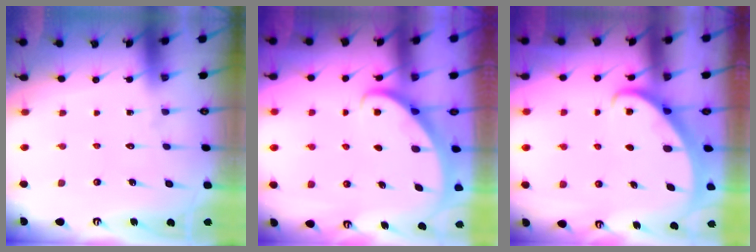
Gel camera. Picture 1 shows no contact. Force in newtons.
{"total": 2.9, "press": 2.9, "slide": 0.2}
{"total": 2.1, "press": 2.0, "slide": 0.3}